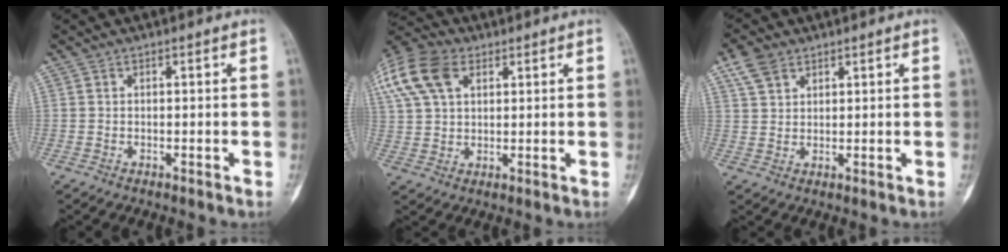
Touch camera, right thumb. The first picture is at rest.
{"total": 16.6, "force": [6.9, 10.9, 10.3], "torque": [-0.236, 0.025, 0.128]}
{"total": 5.2, "force": [3.2, 3.3, 2.5], "torque": [-0.040, -0.004, 0.067]}